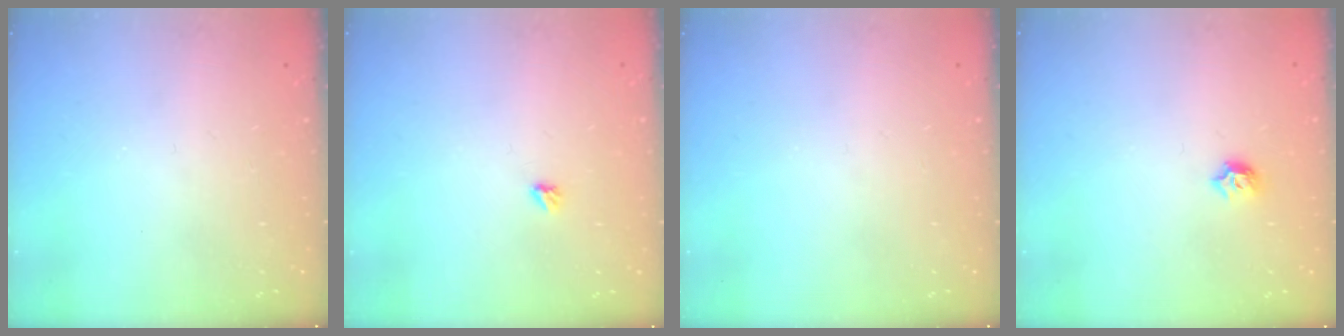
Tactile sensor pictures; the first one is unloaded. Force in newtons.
{"total": 2.9, "press": 2.9, "slide": 0.5}
{"total": 0.0}
{"total": 5.3, "press": 5.3, "slide": 0.9}